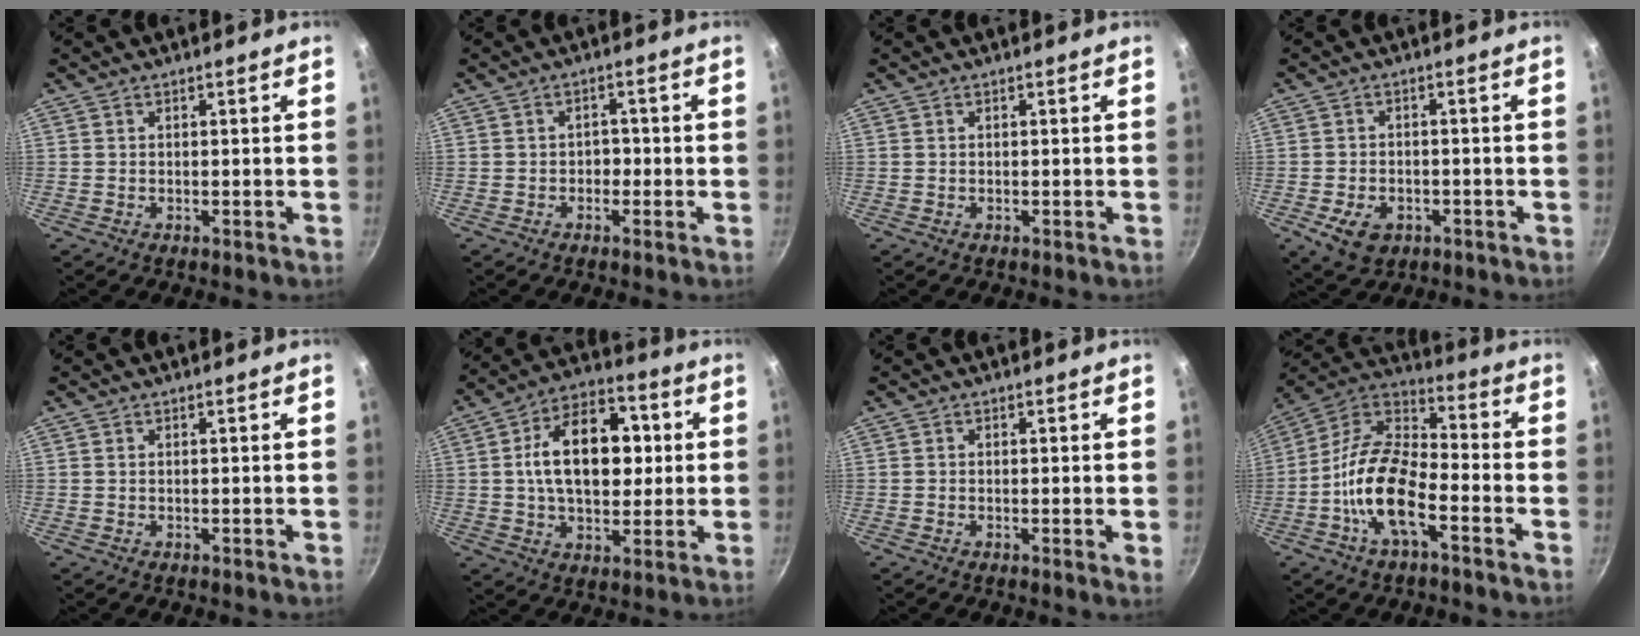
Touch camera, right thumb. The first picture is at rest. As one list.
[{"total": 2.2, "force": [-0.8, 1.8, 1.0], "torque": [0.006, 0.013, -0.013]}, {"total": 0.0}, {"total": 7.0, "force": [-2.7, 5.0, 4.2], "torque": [-0.061, 0.010, -0.037]}, {"total": 0.0}, {"total": 17.7, "force": [2.2, 11.2, 13.5], "torque": [-0.176, 0.019, 0.024]}, {"total": 1.2, "force": [0.0, 0.1, 1.2], "torque": [-0.018, -0.005, -0.006]}, {"total": 15.6, "force": [-5.9, 6.8, 12.7], "torque": [-0.232, 0.048, -0.133]}]